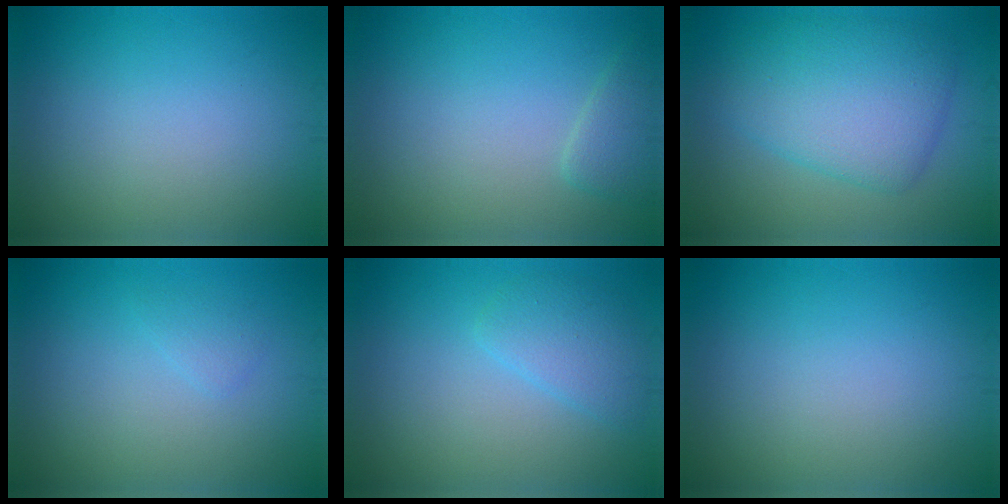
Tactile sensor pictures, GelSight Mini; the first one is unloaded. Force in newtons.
{"total": 1.9, "press": 1.9, "slide": 0.2}
{"total": 6.7, "press": 6.7, "slide": 0.1}
{"total": 0.9, "press": 0.9, "slide": 0.0}
{"total": 2.5, "press": 2.5, "slide": 0.3}
{"total": 0.0}